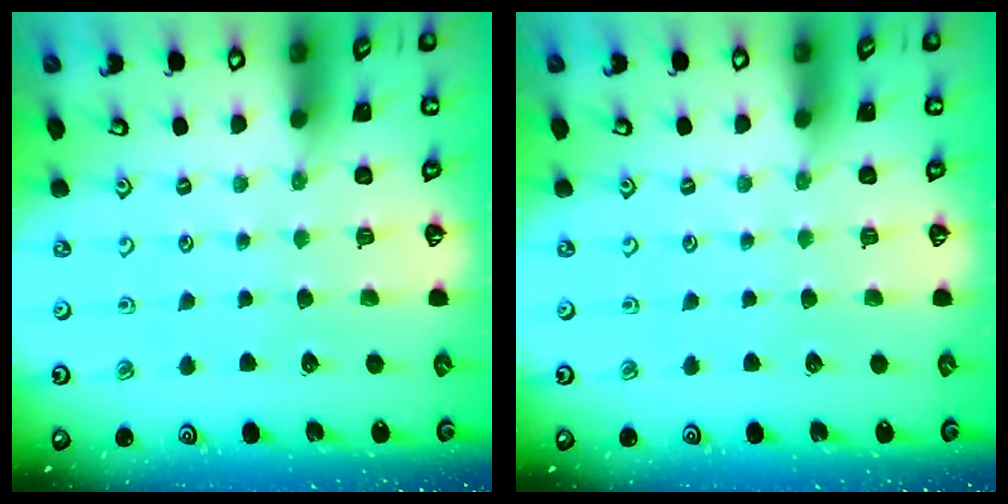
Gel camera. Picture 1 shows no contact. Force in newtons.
{"total": 0.0}